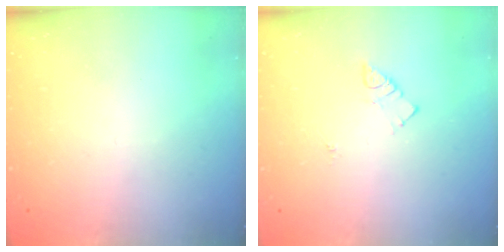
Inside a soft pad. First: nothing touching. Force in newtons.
{"total": 3.9, "press": 3.8, "slide": 0.5}